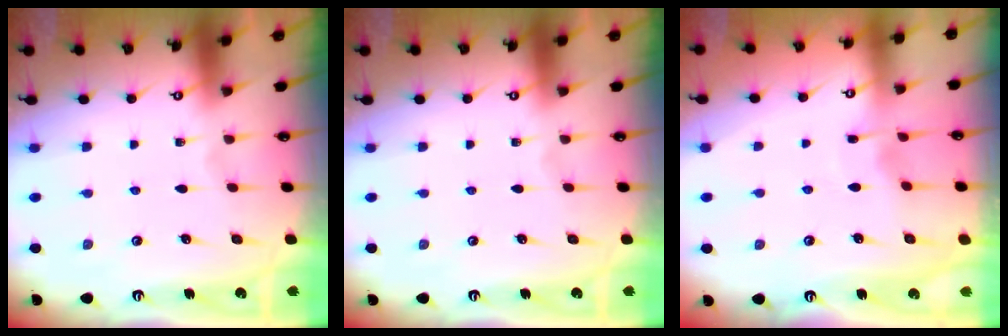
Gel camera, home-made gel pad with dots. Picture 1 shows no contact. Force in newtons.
{"total": 0.0}
{"total": 3.0, "press": 2.9, "slide": 0.4}